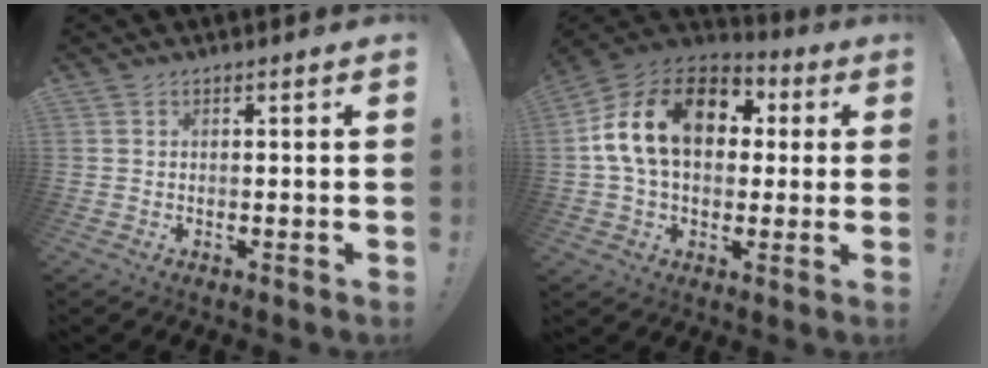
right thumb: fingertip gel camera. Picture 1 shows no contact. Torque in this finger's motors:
{"motor_torque": [2.34, 2.67, 0.93, -0.53, 0.17]}